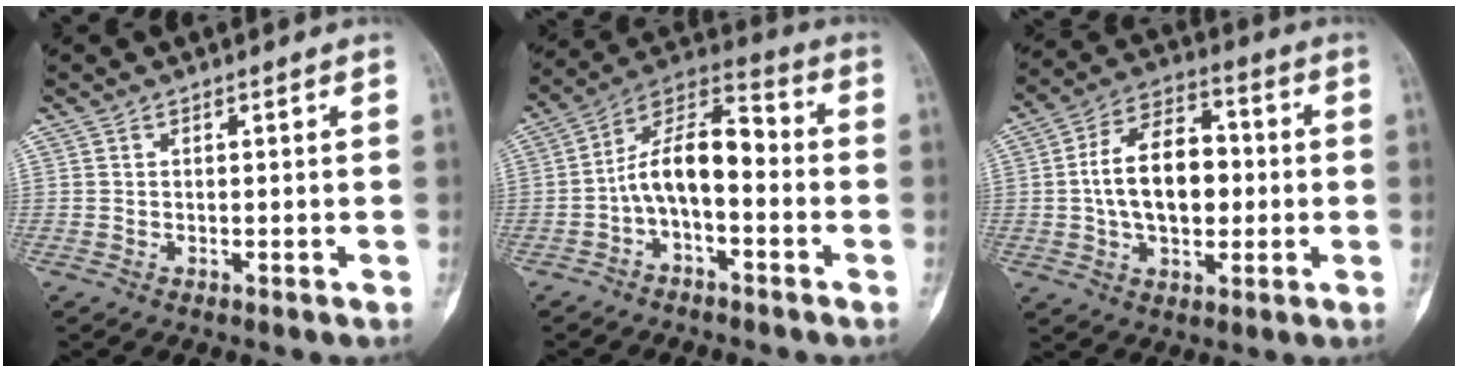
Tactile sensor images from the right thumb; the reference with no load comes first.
{"total": 11.5, "force": [-2.2, 5.7, 9.7], "torque": [-0.158, 0.063, -0.049]}
{"total": 14.9, "force": [0.0, 9.2, 11.7], "torque": [-0.171, 0.027, -0.004]}